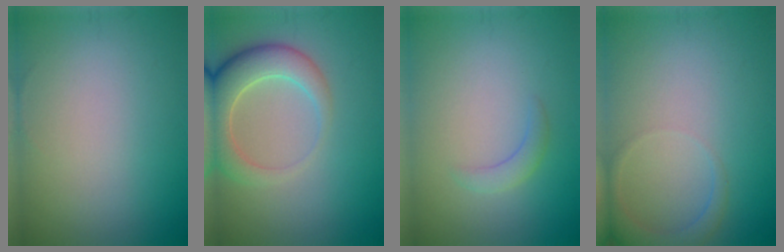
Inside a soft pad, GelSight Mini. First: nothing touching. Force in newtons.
{"total": 5.6, "press": 5.6, "slide": 0.7}
{"total": 1.5, "press": 1.5, "slide": 0.2}
{"total": 2.6, "press": 2.6, "slide": 0.2}